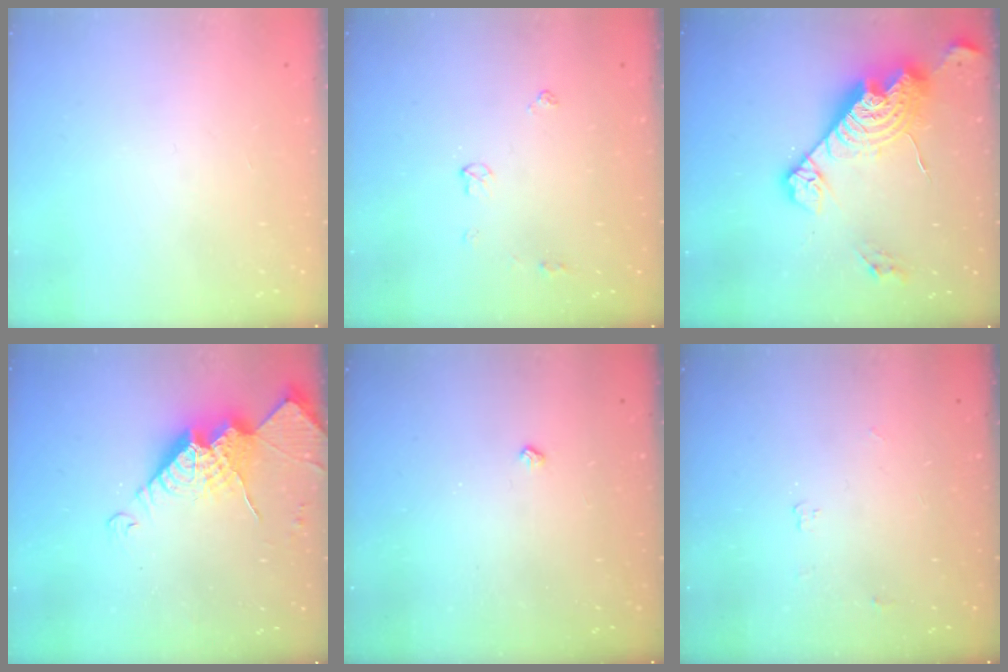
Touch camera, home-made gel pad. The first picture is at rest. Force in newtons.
{"total": 4.3, "press": 4.3, "slide": 0.7}
{"total": 20.8, "press": 20.7, "slide": 1.7}
{"total": 16.0, "press": 16.0, "slide": 1.5}
{"total": 2.5, "press": 2.4, "slide": 0.5}
{"total": 3.2, "press": 3.2, "slide": 0.5}